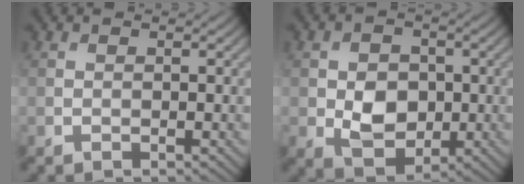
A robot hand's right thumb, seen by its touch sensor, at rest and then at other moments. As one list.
[{"total": 5.9, "force": [-0.7, 4.5, 3.7], "torque": [-0.073, -0.007, -0.014]}]